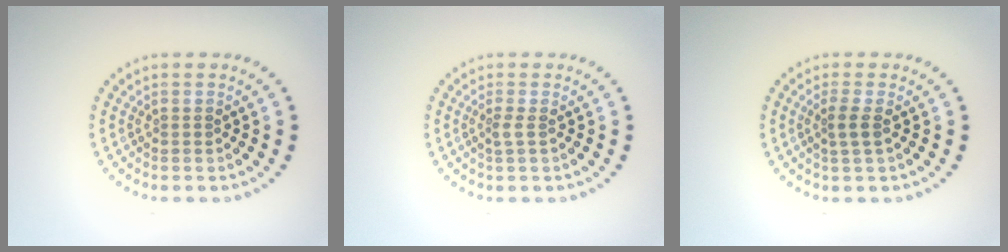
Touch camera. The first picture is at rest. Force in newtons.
{"total": 0.9, "press": 0.6, "slide": 0.7}
{"total": 1.5, "press": 1.2, "slide": 0.9}